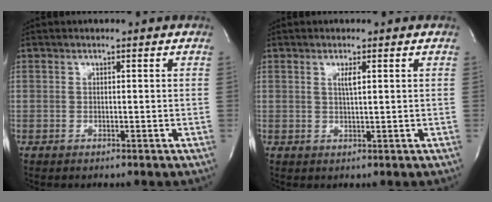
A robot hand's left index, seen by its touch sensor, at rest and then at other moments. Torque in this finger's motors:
{"motor_torque": [-0.18, 0.13, -0.01, 0.01]}